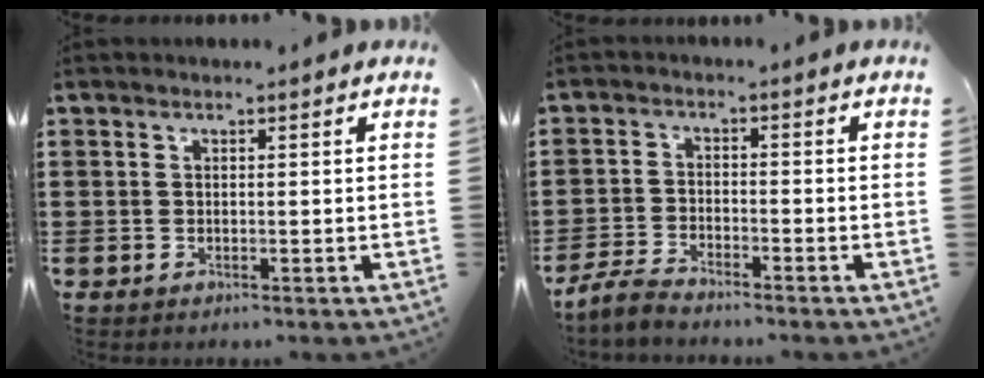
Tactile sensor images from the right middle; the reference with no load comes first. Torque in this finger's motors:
{"motor_torque": [1.01, -0.31, 0.02, 0.03]}